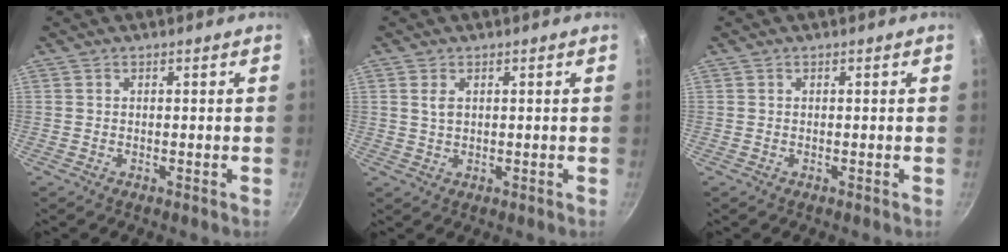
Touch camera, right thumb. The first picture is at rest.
{"total": 2.3, "force": [0.7, 1.4, 1.6], "torque": [-0.029, -0.003, 0.015]}
{"total": 0.0}